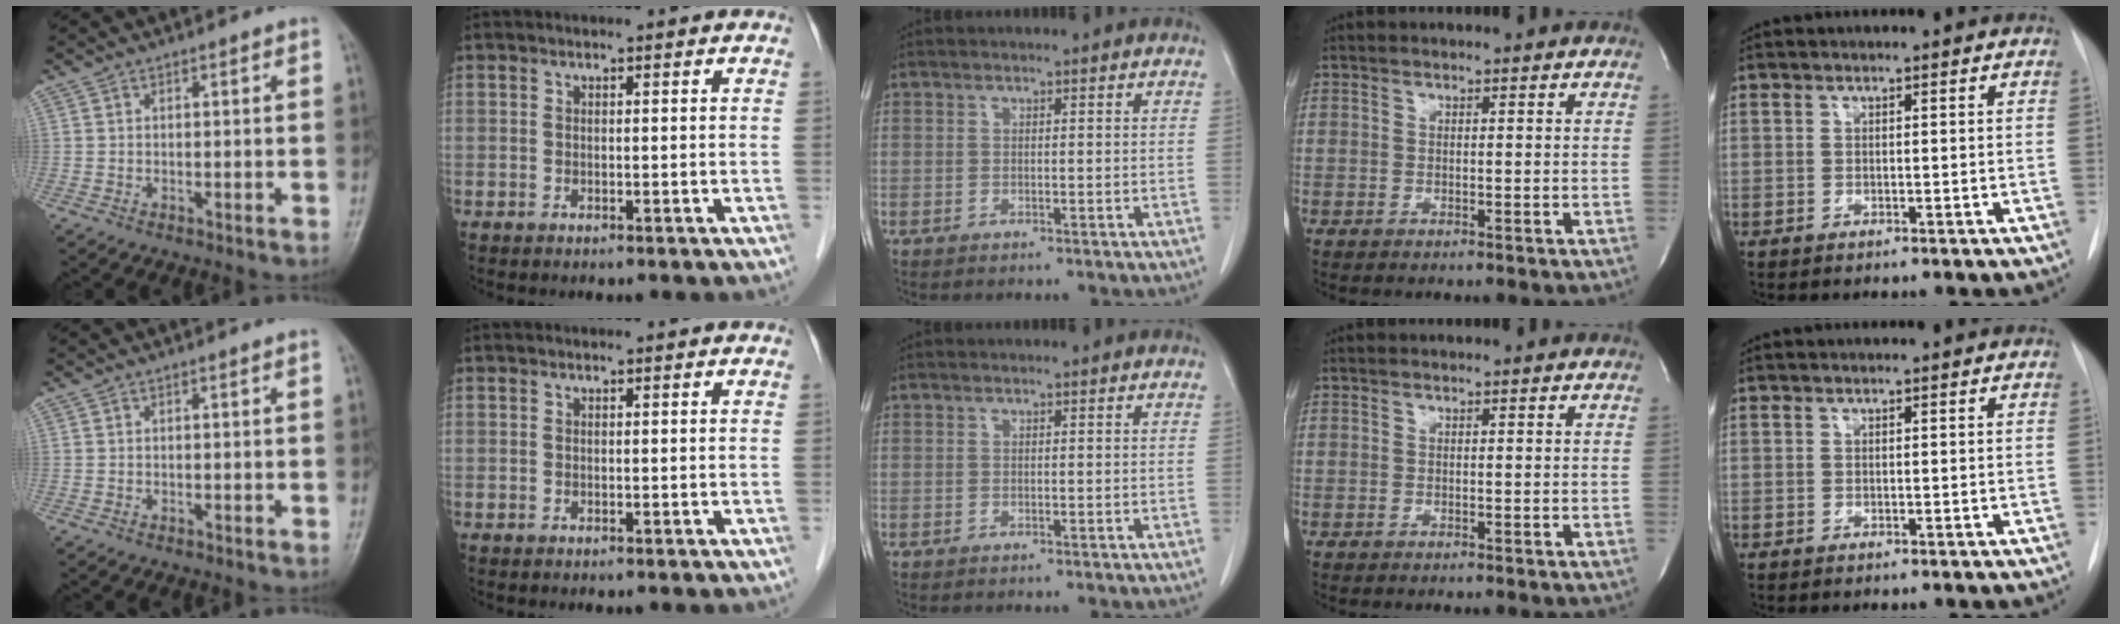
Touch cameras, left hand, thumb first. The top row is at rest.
{}